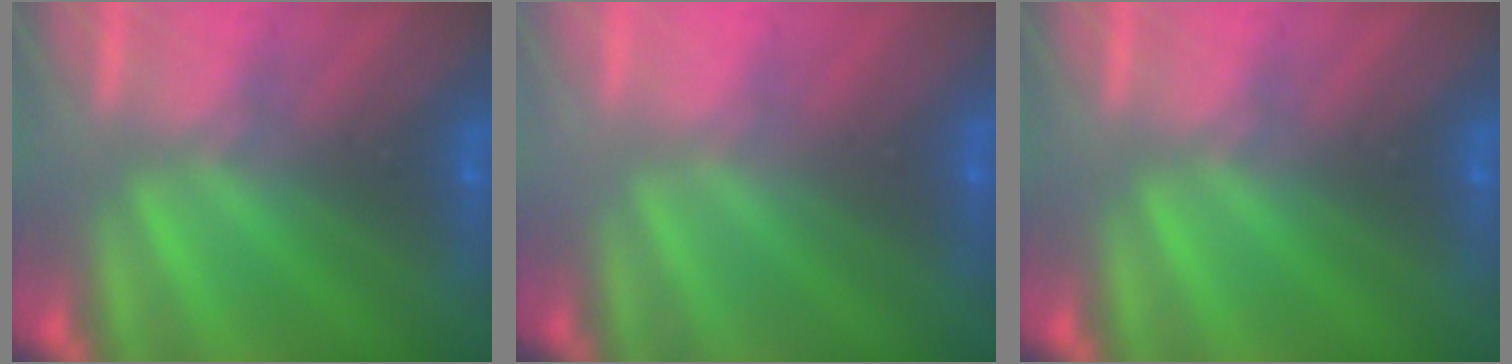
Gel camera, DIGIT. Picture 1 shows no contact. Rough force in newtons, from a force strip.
{"total": 2.9}
{"total": 0.0}